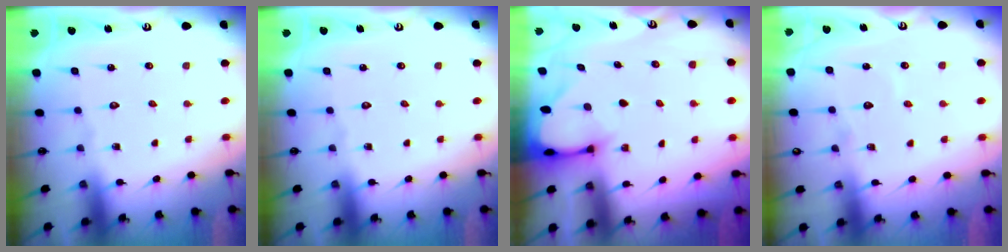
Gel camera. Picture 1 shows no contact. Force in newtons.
{"total": 0.0}
{"total": 2.1, "press": 2.1, "slide": 0.1}
{"total": 4.1, "press": 4.1, "slide": 0.3}